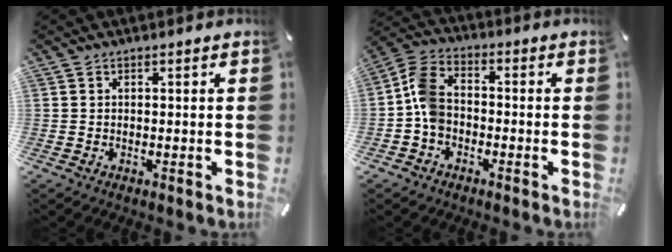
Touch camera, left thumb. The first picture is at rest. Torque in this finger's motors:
{"motor_torque": [0.14, 0.68, -0.08, 0.00, 0.08]}